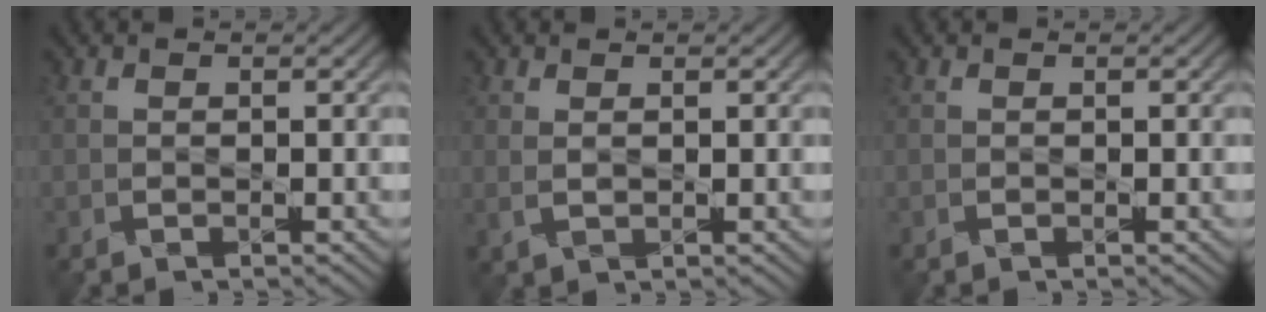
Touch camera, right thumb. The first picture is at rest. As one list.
[{"total": 1.2, "force": [0.6, 0.5, 0.9], "torque": [-0.028, -0.003, 0.016]}, {"total": 0.0}]